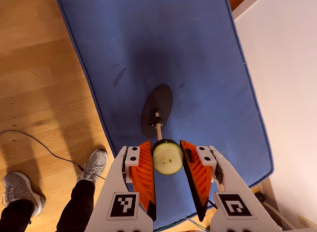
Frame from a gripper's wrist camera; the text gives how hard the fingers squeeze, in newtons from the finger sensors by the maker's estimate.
{"total": 7.0, "left": 6.7, "right": 7.4}